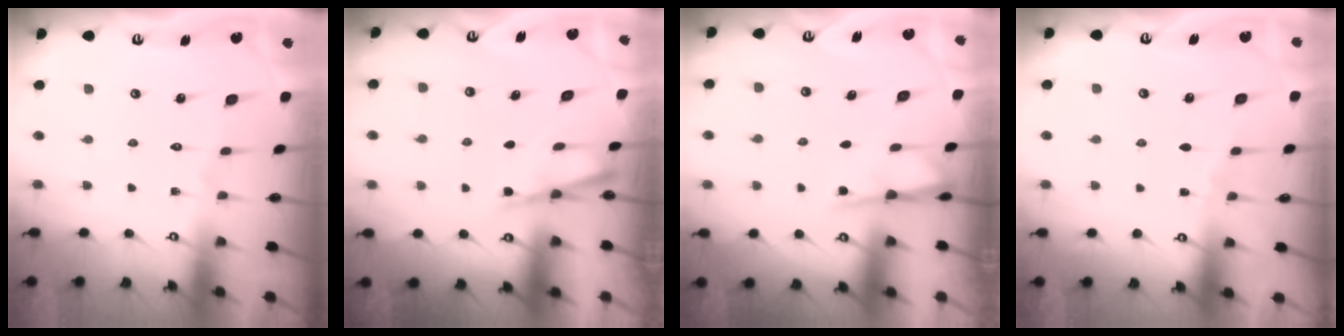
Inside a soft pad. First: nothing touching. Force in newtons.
{"total": 1.6, "press": 1.6, "slide": 0.2}
{"total": 2.0, "press": 2.0, "slide": 0.4}
{"total": 2.5, "press": 2.5, "slide": 0.4}